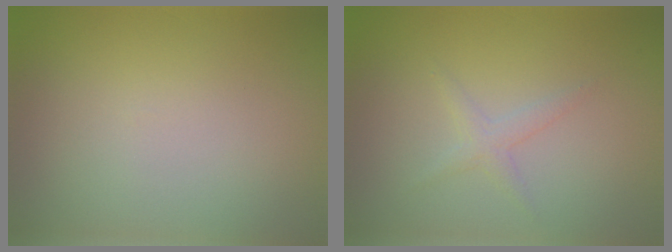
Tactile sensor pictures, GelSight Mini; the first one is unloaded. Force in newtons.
{"total": 1.3, "press": 1.3, "slide": 0.1}